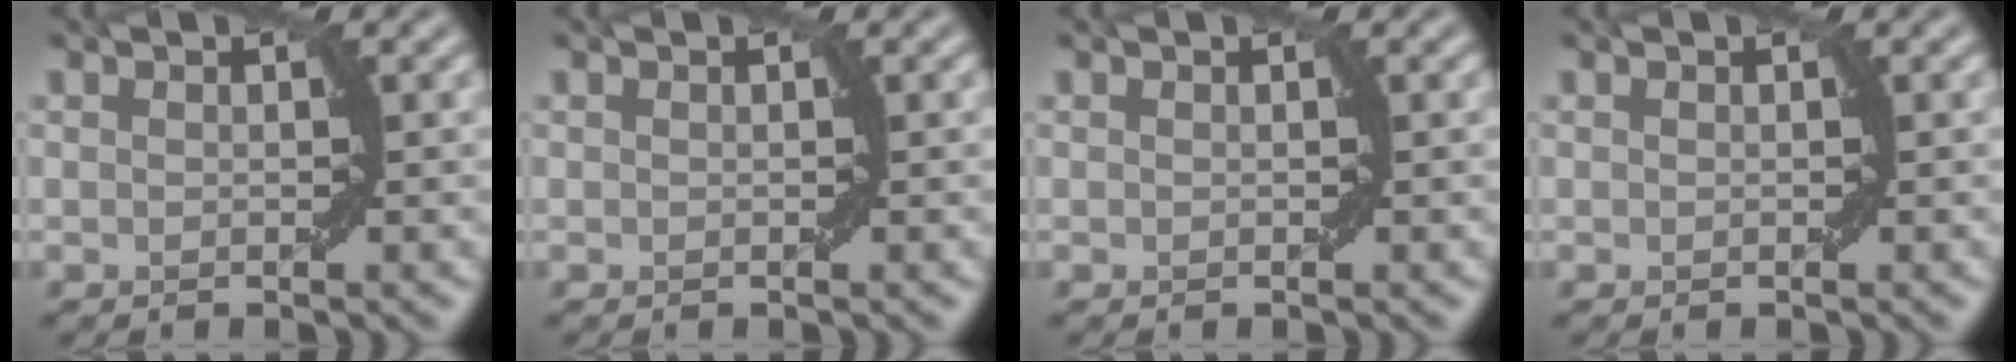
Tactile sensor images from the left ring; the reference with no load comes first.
{"total": 0.0}
{"total": 0.0}
{"total": 0.0}